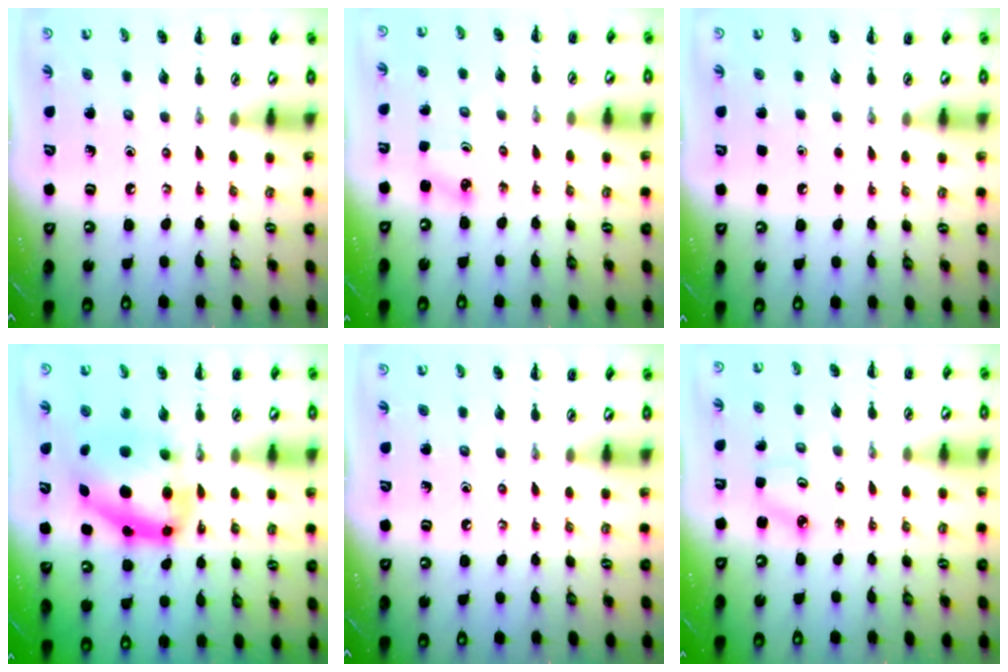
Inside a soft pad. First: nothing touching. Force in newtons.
{"total": 2.5, "press": 2.4, "slide": 0.8}
{"total": 1.6, "press": 1.6, "slide": 0.1}
{"total": 9.6, "press": 9.4, "slide": 2.1}
{"total": 0.0}
{"total": 2.5, "press": 2.4, "slide": 0.5}